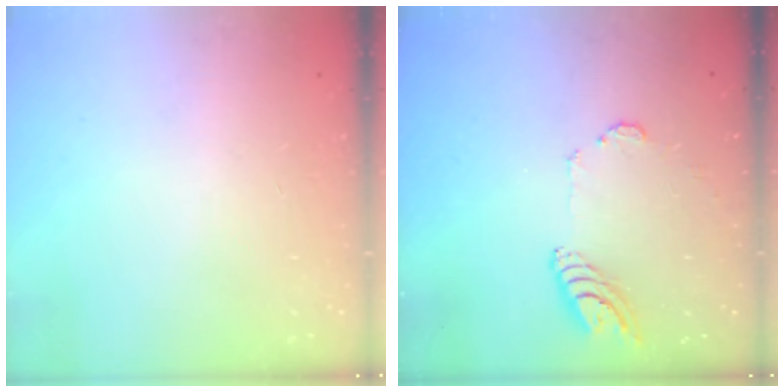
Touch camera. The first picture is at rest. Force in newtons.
{"total": 10.5, "press": 10.4, "slide": 1.1}